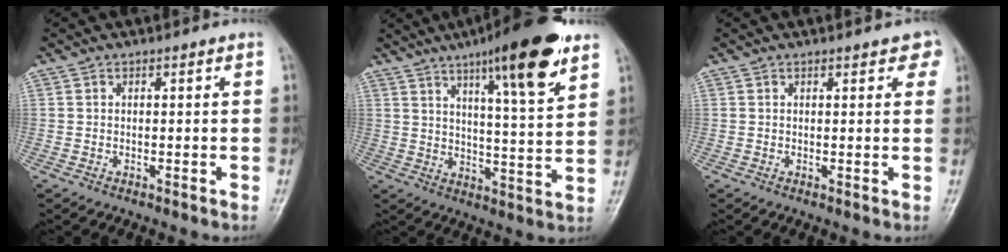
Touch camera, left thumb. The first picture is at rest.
{"total": 17.4, "force": [10.4, 3.3, 13.5], "torque": [-0.180, -0.046, 0.158]}
{"total": 3.1, "force": [2.1, 1.5, 1.8], "torque": [0.005, -0.001, 0.021]}